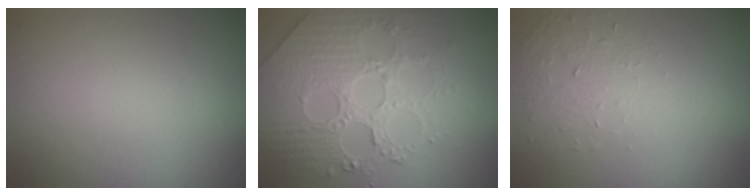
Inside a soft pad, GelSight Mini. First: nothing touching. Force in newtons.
{"total": 5.4, "press": 5.1, "slide": 1.9}
{"total": 1.4, "press": 0.7, "slide": 1.2}